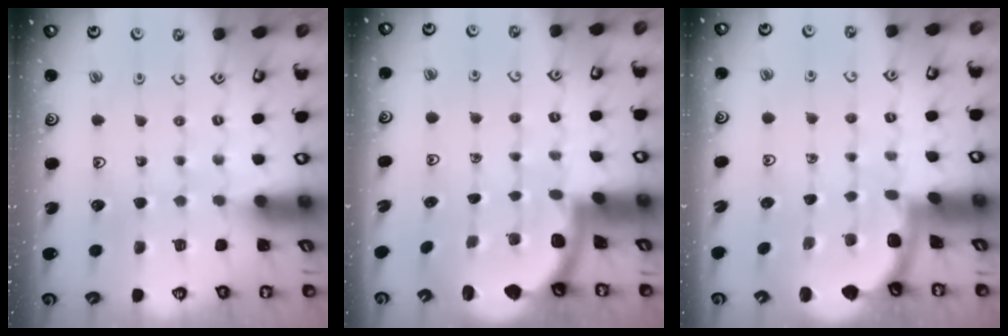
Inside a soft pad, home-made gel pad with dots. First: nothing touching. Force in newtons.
{"total": 1.6, "press": 1.6, "slide": 0.1}
{"total": 1.8, "press": 1.8, "slide": 0.0}